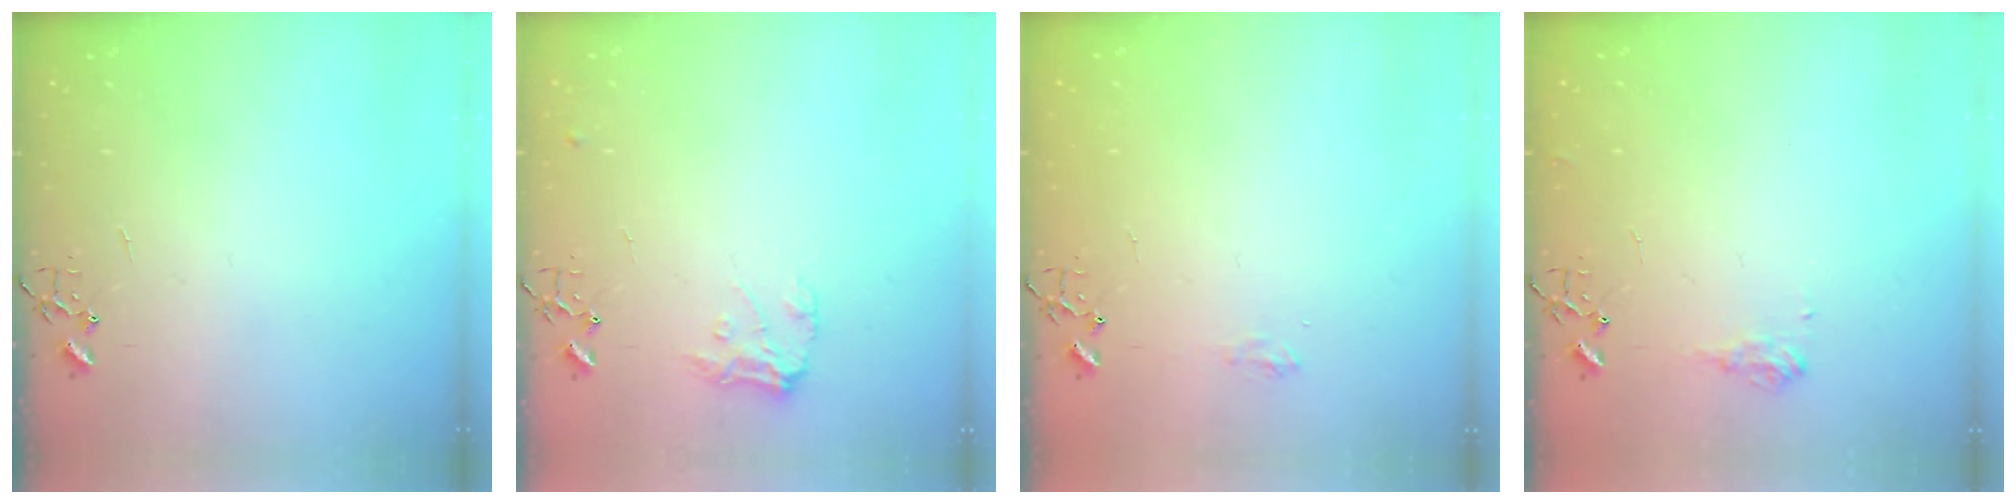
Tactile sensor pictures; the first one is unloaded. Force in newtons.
{"total": 9.1, "press": 9.1, "slide": 0.4}
{"total": 6.9, "press": 6.9, "slide": 0.7}
{"total": 7.7, "press": 7.6, "slide": 1.0}